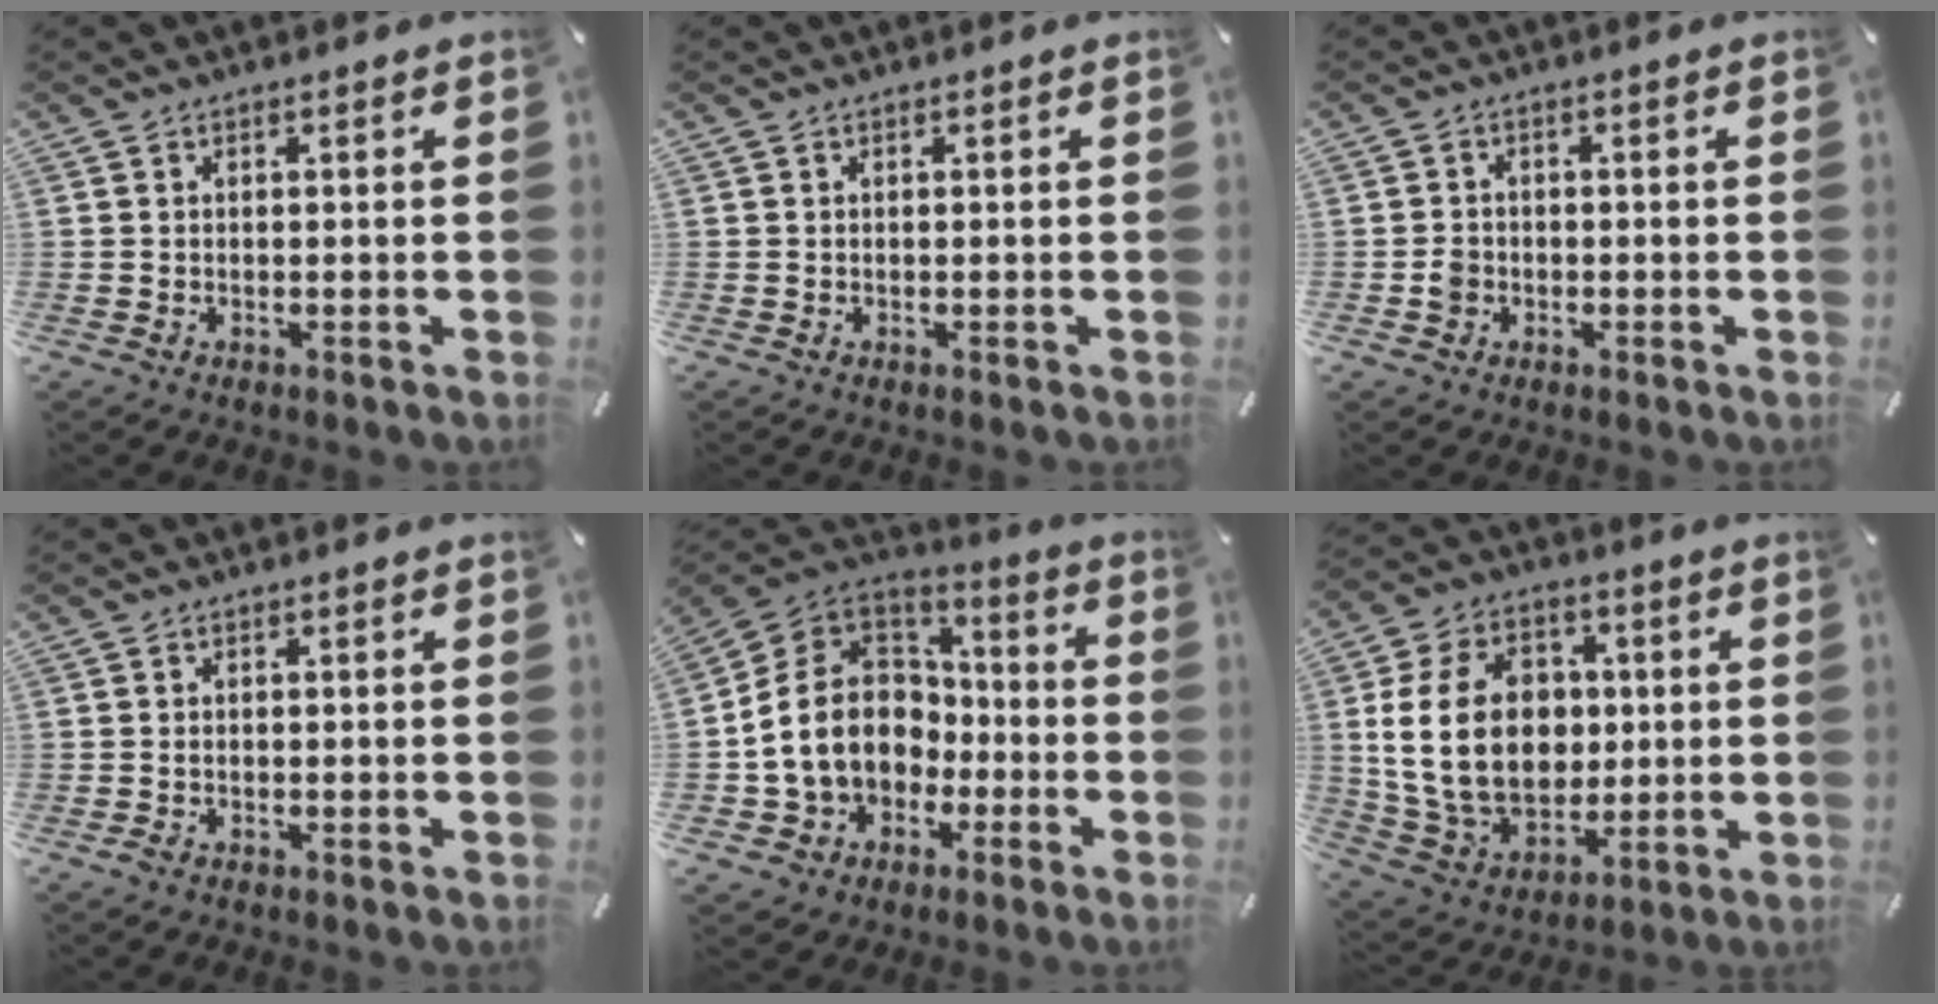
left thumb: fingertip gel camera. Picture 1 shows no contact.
{"total": 0.0}
{"total": 2.5, "force": [-0.7, 2.2, 0.9], "torque": [-0.017, 0.004, -0.015]}
{"total": 0.6, "force": [-0.4, 0.3, 0.4], "torque": [-0.007, -0.002, -0.007]}
{"total": 14.9, "force": [-2.8, 13.0, 6.7], "torque": [-0.157, 0.021, -0.047]}
{"total": 20.3, "force": [1.6, 15.4, 13.1], "torque": [-0.275, 0.000, 0.031]}